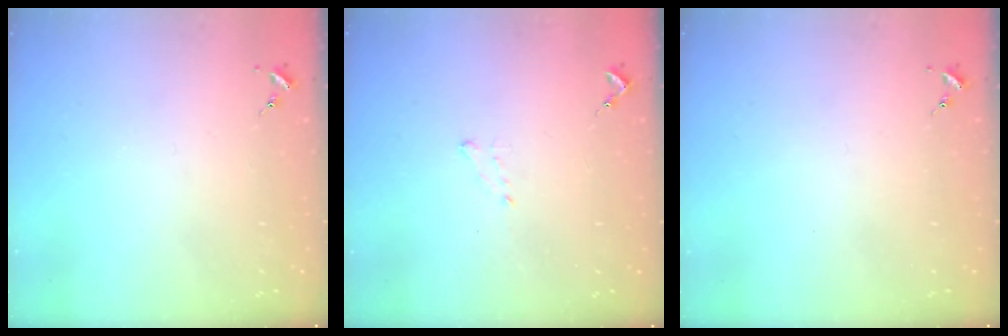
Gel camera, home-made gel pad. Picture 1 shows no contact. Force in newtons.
{"total": 4.5, "press": 4.5, "slide": 0.5}
{"total": 0.0}